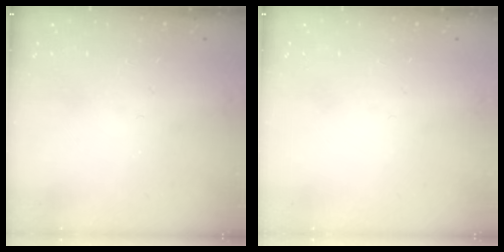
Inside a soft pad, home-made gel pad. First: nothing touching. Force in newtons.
{"total": 0.0}